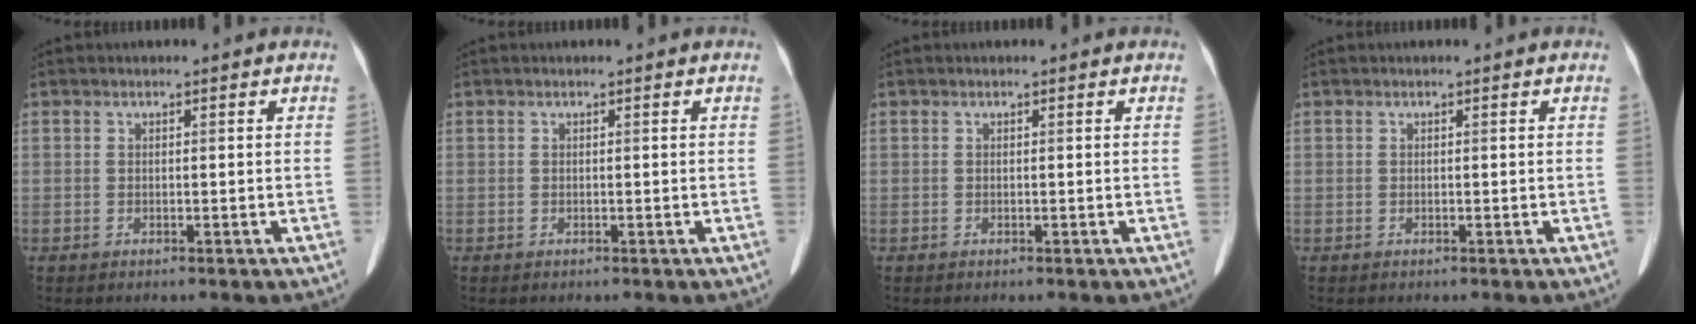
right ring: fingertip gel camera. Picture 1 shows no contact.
{"total": 0.0}
{"total": 0.0}
{"total": 0.0}